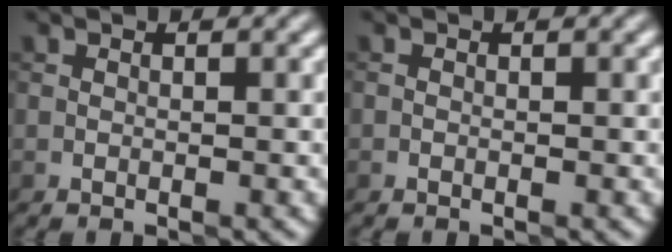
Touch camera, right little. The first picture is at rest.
{"total": 0.0}